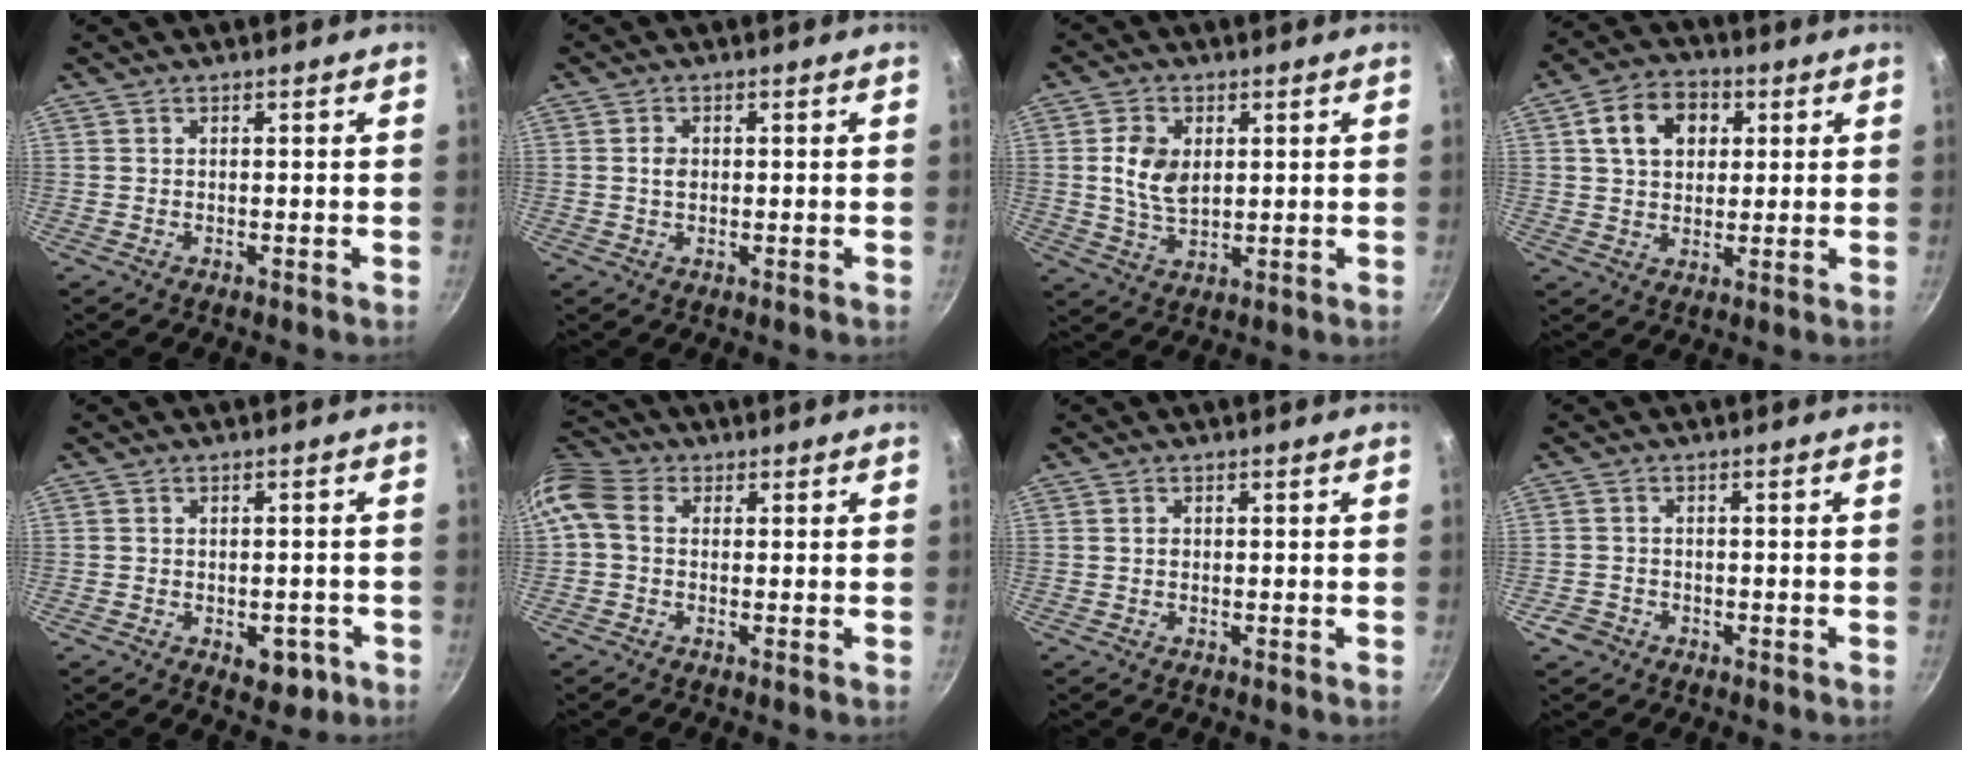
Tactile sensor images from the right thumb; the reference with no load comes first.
{"total": 2.3, "force": [0.2, 1.7, 1.5], "torque": [-0.020, 0.003, 0.001]}
{"total": 7.7, "force": [1.5, 5.0, 5.7], "torque": [-0.097, -0.010, 0.029]}
{"total": 10.4, "force": [3.1, 7.7, 6.3], "torque": [-0.083, 0.009, 0.041]}
{"total": 5.5, "force": [-2.2, 3.4, 3.6], "torque": [-0.018, 0.017, -0.018]}
{"total": 8.7, "force": [0.7, 6.8, 5.4], "torque": [-0.115, 0.024, -0.001]}
{"total": 1.0, "force": [0.0, 0.8, 0.6], "torque": [-0.008, 0.005, 0.000]}
{"total": 3.1, "force": [-1.6, 2.5, 0.9], "torque": [-0.009, 0.021, -0.025]}